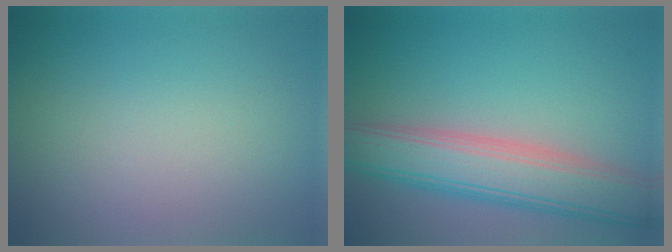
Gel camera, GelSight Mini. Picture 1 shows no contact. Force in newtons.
{"total": 7.6, "press": 7.6, "slide": 0.4}